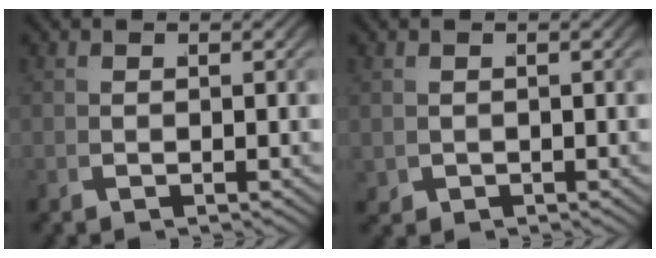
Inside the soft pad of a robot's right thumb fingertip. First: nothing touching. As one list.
[{"total": 1.1, "force": [0.0, 1.0, 0.3], "torque": [-0.013, -0.013, 0.011]}]